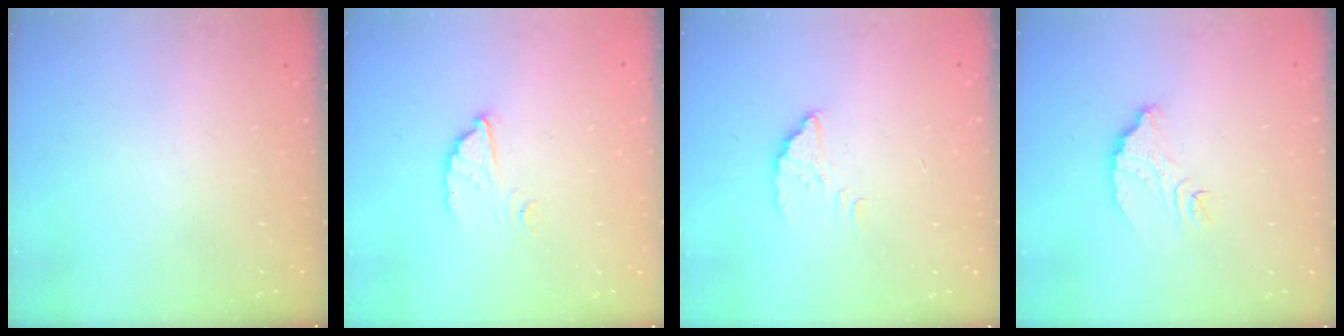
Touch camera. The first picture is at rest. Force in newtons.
{"total": 4.1, "press": 4.1, "slide": 0.1}
{"total": 2.2, "press": 2.2, "slide": 0.2}
{"total": 6.5, "press": 6.5, "slide": 0.4}